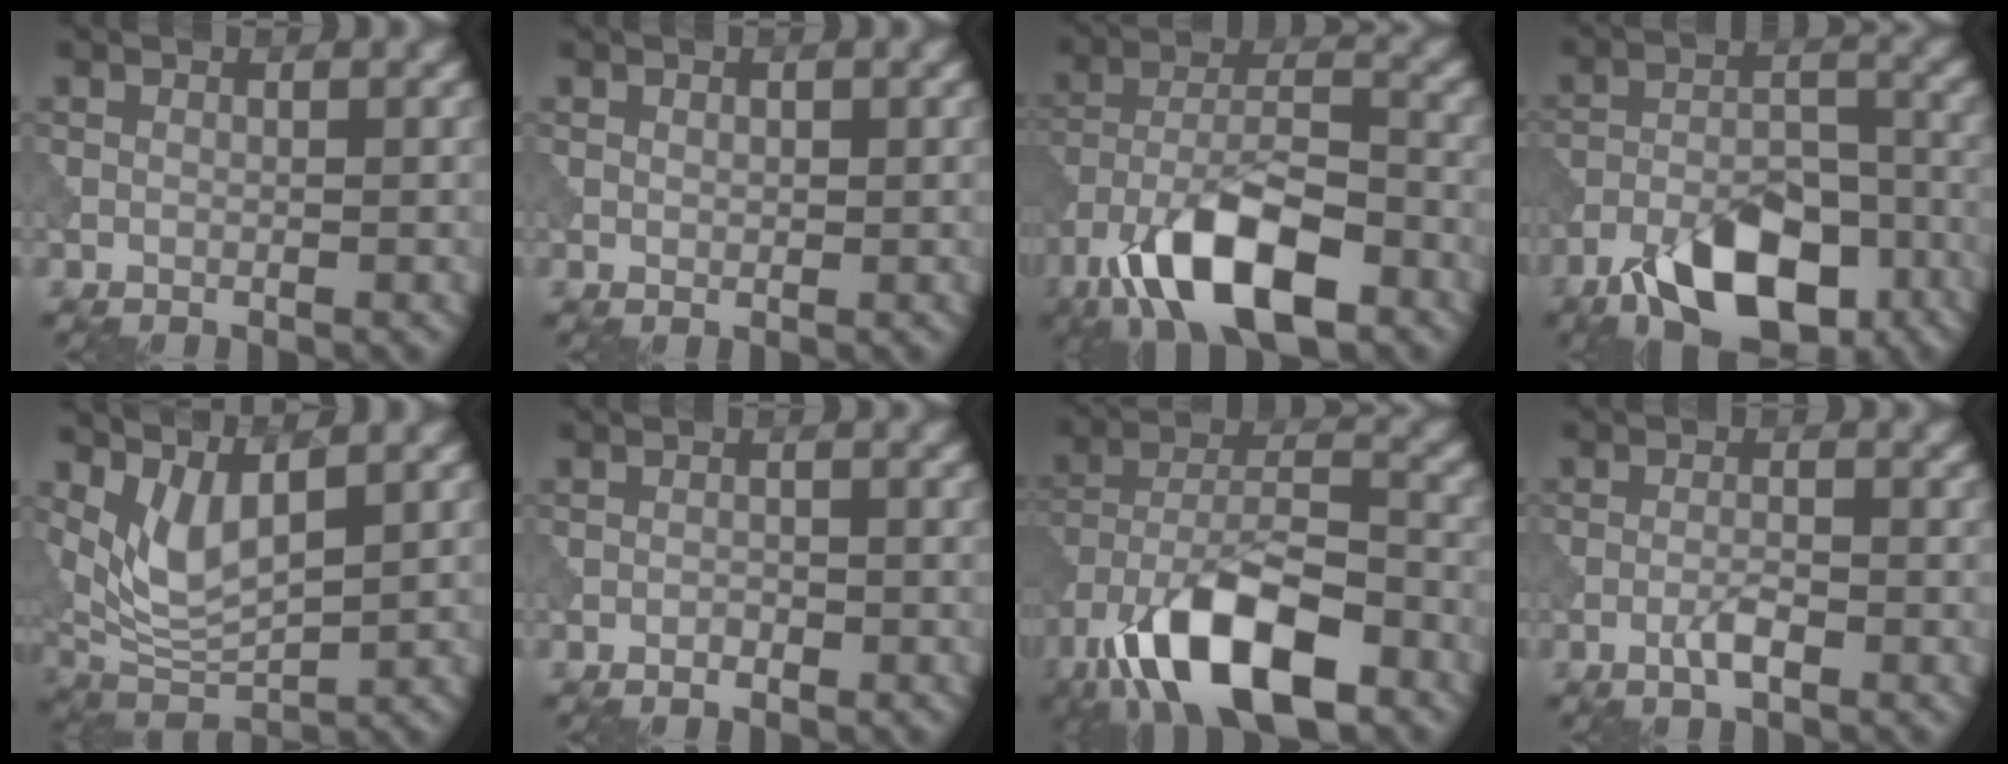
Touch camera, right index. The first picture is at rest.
{"total": 0.5, "force": [0.2, 0.4, 0.3], "torque": [-0.005, 0.001, 0.004]}
{"total": 11.5, "force": [-6.6, 4.6, 8.2], "torque": [-0.149, 0.002, -0.125]}
{"total": 10.6, "force": [-6.7, 4.6, 6.7], "torque": [-0.104, 0.002, -0.118]}
{"total": 4.9, "force": [2.1, 2.0, 3.9], "torque": [-0.090, -0.011, 0.049]}
{"total": 0.9, "force": [-0.5, 0.5, 0.6], "torque": [-0.007, 0.001, -0.011]}
{"total": 12.7, "force": [-7.4, 5.4, 8.8], "torque": [-0.165, -0.003, -0.136]}
{"total": 1.9, "force": [-1.0, 0.4, 1.6], "torque": [-0.030, 0.003, -0.023]}